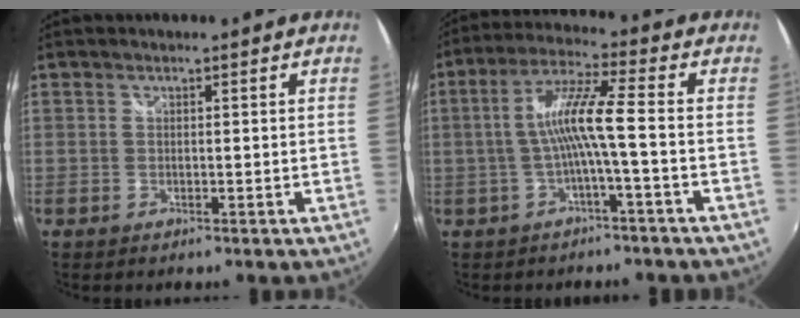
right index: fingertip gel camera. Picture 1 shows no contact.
{"total": 8.2, "force": [-1.9, -0.4, 7.9], "torque": [-0.167, 0.011, -0.030]}